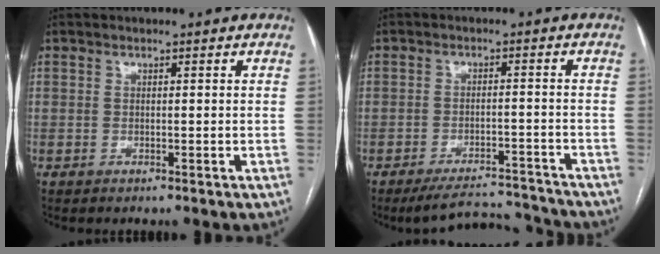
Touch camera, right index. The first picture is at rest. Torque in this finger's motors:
{"motor_torque": [-1.92, 0.22, -1.05, -0.21]}